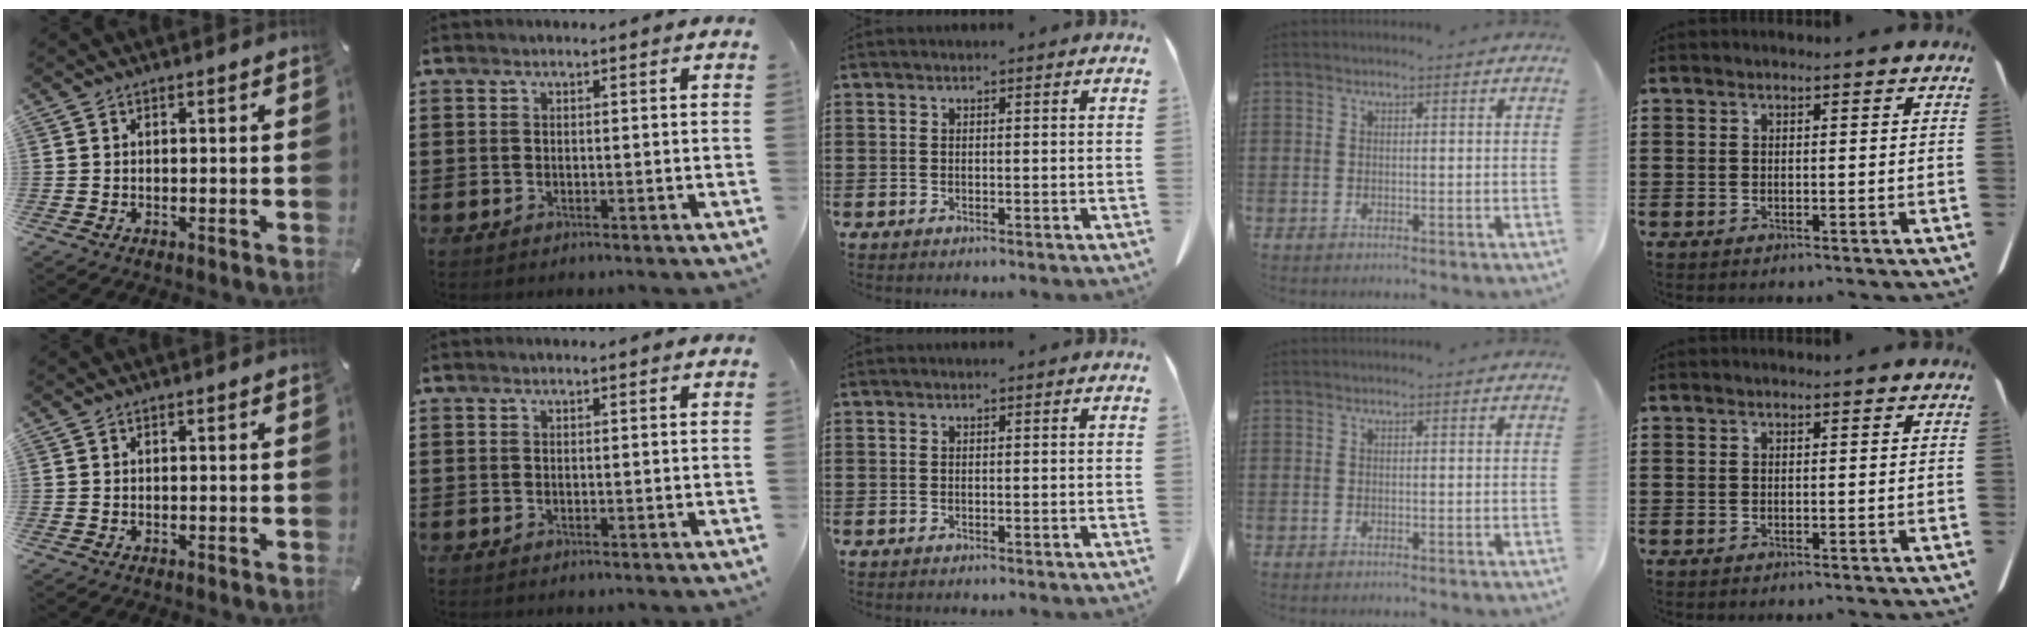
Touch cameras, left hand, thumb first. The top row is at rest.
{}